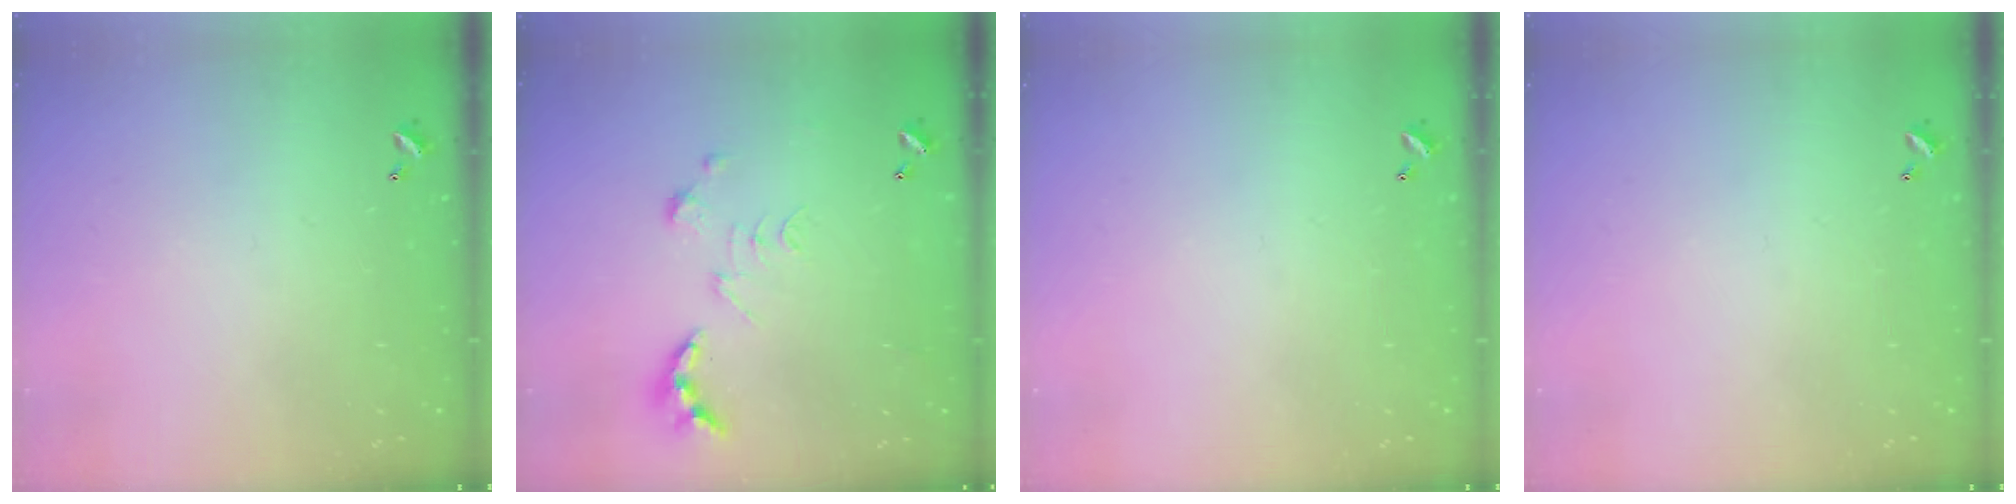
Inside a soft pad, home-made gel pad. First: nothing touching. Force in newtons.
{"total": 0.8, "press": 0.8, "slide": 0.3}
{"total": 0.0}
{"total": 0.0}